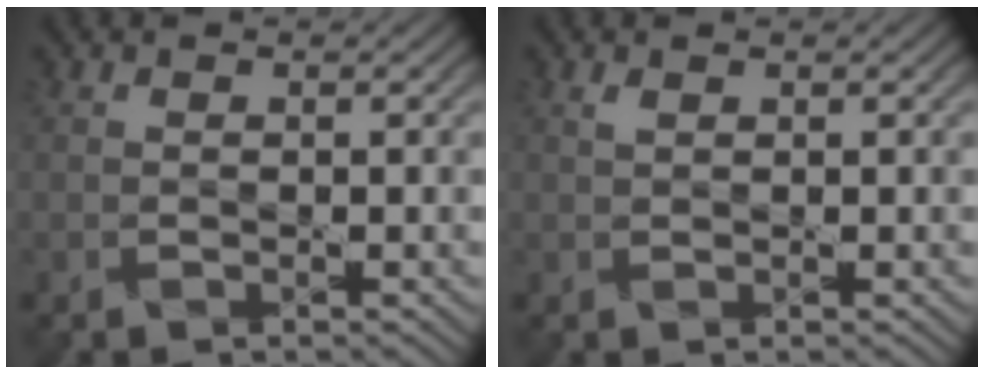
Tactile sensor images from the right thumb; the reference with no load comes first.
{"total": 0.8, "force": [0.6, 0.2, 0.5], "torque": [-0.015, 0.004, 0.011]}